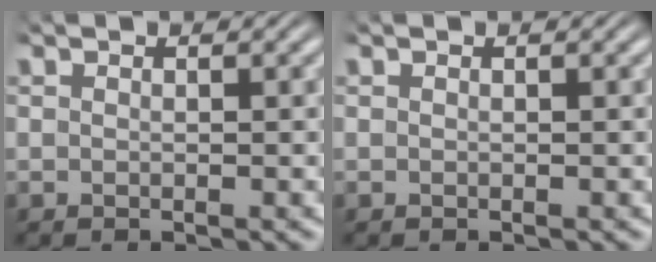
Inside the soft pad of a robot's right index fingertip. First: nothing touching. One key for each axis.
{"total": 0.0}